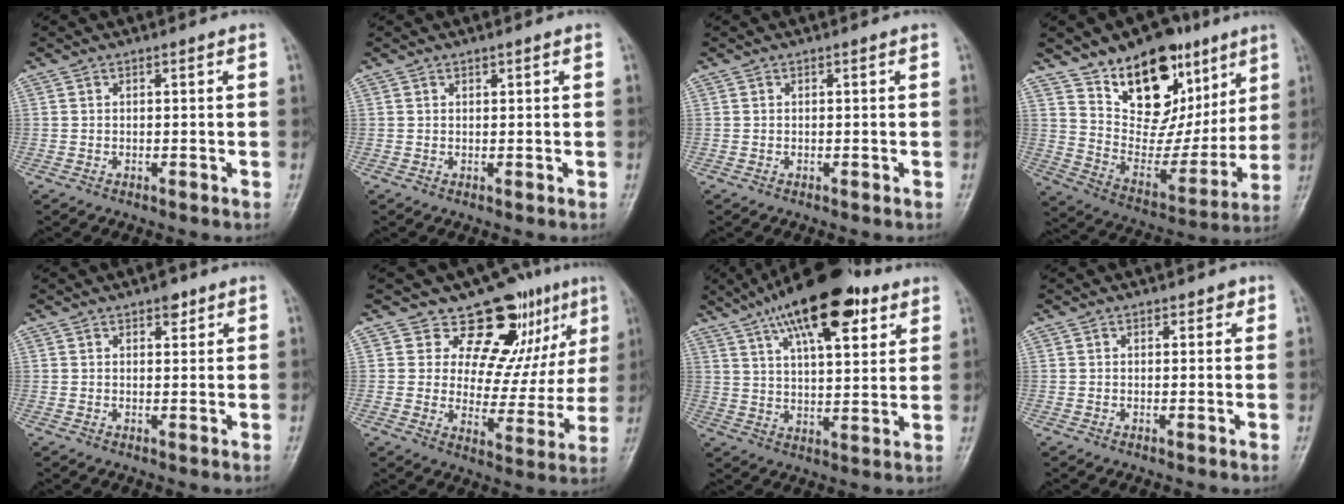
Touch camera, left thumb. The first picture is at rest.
{"total": 0.5, "force": [0.4, 0.2, 0.2], "torque": [-0.005, -0.003, 0.007]}
{"total": 0.0}
{"total": 22.2, "force": [12.7, 13.1, 12.6], "torque": [-0.131, -0.053, 0.218]}
{"total": 2.5, "force": [1.6, 1.3, 1.4], "torque": [-0.009, -0.007, 0.022]}
{"total": 14.7, "force": [9.4, 7.8, 8.1], "torque": [-0.048, -0.055, 0.133]}
{"total": 19.2, "force": [10.8, 7.2, 14.2], "torque": [-0.209, -0.021, 0.175]}
{"total": 1.7, "force": [1.0, 1.1, 0.8], "torque": [0.004, -0.002, 0.008]}